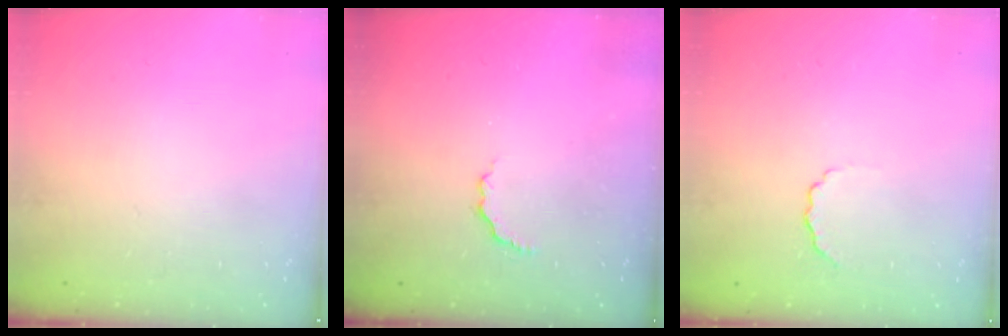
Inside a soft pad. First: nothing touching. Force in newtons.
{"total": 2.8, "press": 2.6, "slide": 0.9}
{"total": 4.0, "press": 3.9, "slide": 0.9}